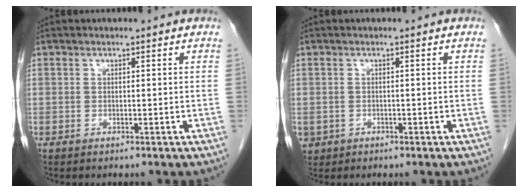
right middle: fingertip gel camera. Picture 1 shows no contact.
{"total": 2.0, "force": [-0.8, 1.7, 0.4], "torque": [-0.010, 0.001, -0.008]}